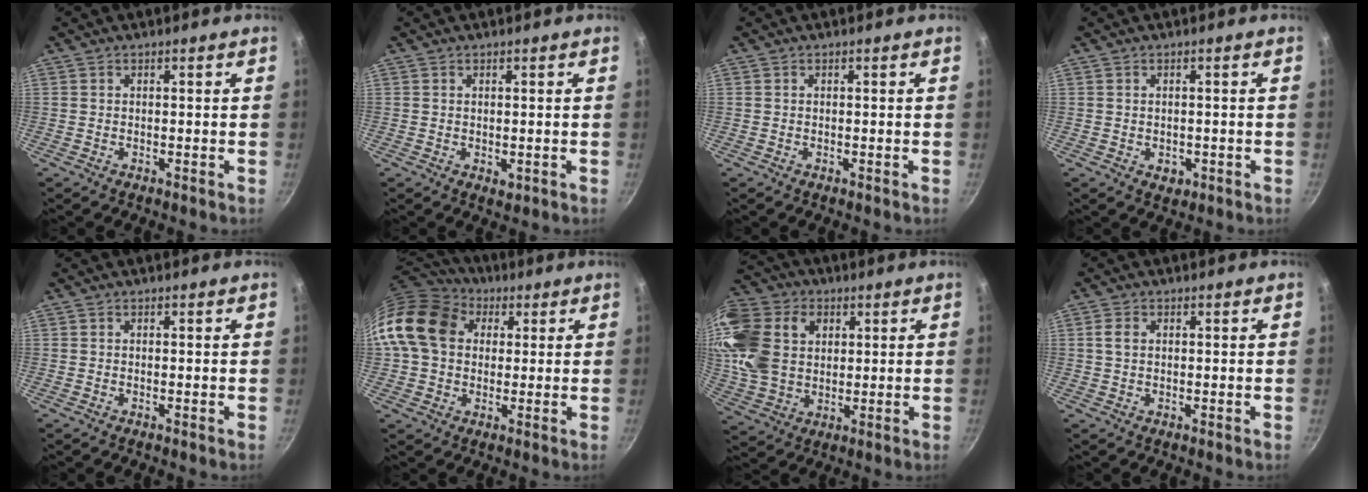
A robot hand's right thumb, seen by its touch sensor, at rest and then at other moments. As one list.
[{"total": 1.0, "force": [0.1, 0.7, 0.8], "torque": [-0.011, -0.004, 0.002]}, {"total": 0.0}, {"total": 2.3, "force": [-0.6, 1.7, 1.3], "torque": [-0.018, 0.001, -0.002]}, {"total": 0.0}, {"total": 15.8, "force": [3.3, 12.4, 9.3], "torque": [-0.159, 0.028, 0.044]}, {"total": 18.2, "force": [4.1, 13.7, 11.2], "torque": [-0.212, 0.006, 0.078]}, {"total": 2.4, "force": [0.4, 1.7, 1.6], "torque": [-0.027, 0.004, 0.007]}]